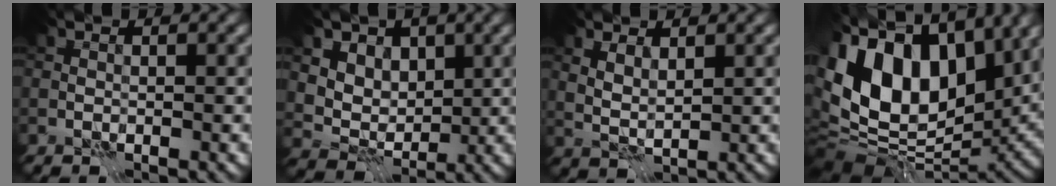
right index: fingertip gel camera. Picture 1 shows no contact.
{"total": 8.2, "force": [3.9, 6.3, 3.6], "torque": [-0.054, -0.002, 0.064]}
{"total": 2.0, "force": [1.3, 0.6, 1.4], "torque": [-0.031, -0.002, 0.030]}
{"total": 15.3, "force": [4.8, 9.6, 11.0], "torque": [-0.230, 0.027, 0.083]}